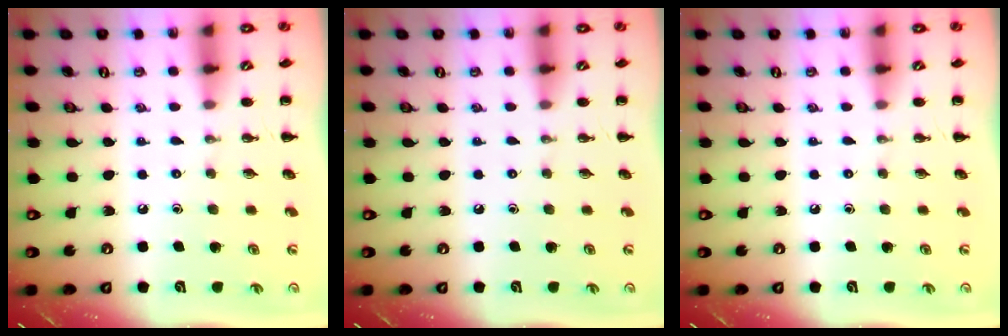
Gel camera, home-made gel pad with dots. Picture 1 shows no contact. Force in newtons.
{"total": 0.0}
{"total": 0.0}